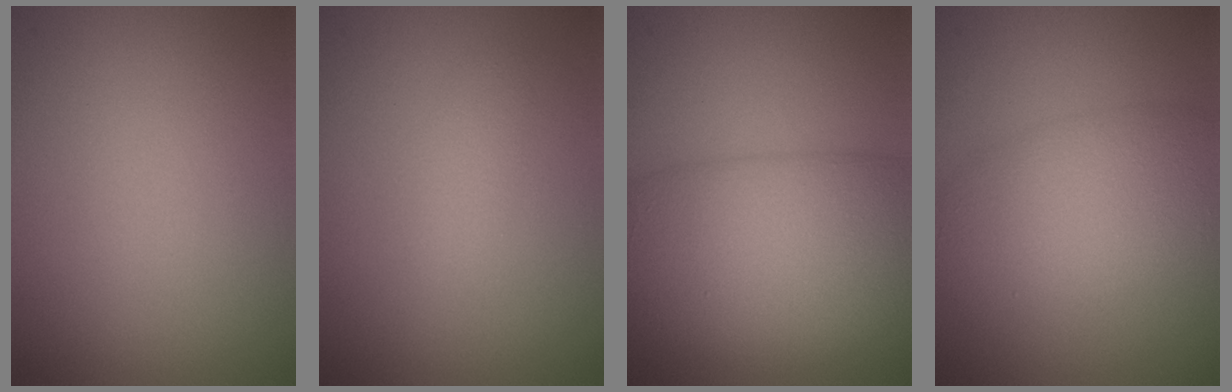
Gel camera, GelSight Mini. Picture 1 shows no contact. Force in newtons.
{"total": 1.2, "press": 1.2, "slide": 0.1}
{"total": 10.9, "press": 10.9, "slide": 0.3}
{"total": 5.6, "press": 5.6, "slide": 0.2}